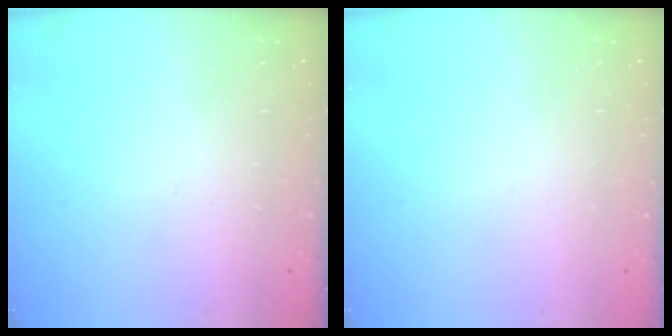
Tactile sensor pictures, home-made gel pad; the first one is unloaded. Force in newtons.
{"total": 0.0}